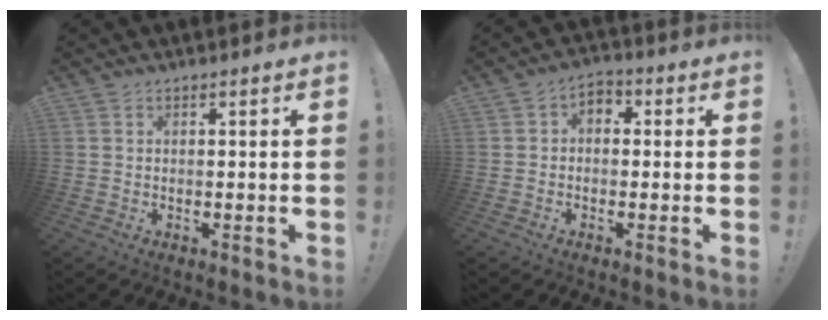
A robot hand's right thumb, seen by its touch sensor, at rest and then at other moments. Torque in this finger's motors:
{"motor_torque": [0.35, 1.00, 0.37, -0.45, -0.02]}